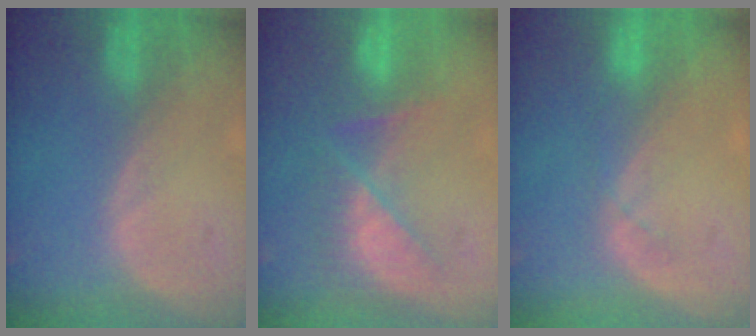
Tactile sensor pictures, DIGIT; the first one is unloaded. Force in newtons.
{"total": 8.0, "press": 6.9, "slide": 4.1}
{"total": 2.1, "press": 1.9, "slide": 0.9}